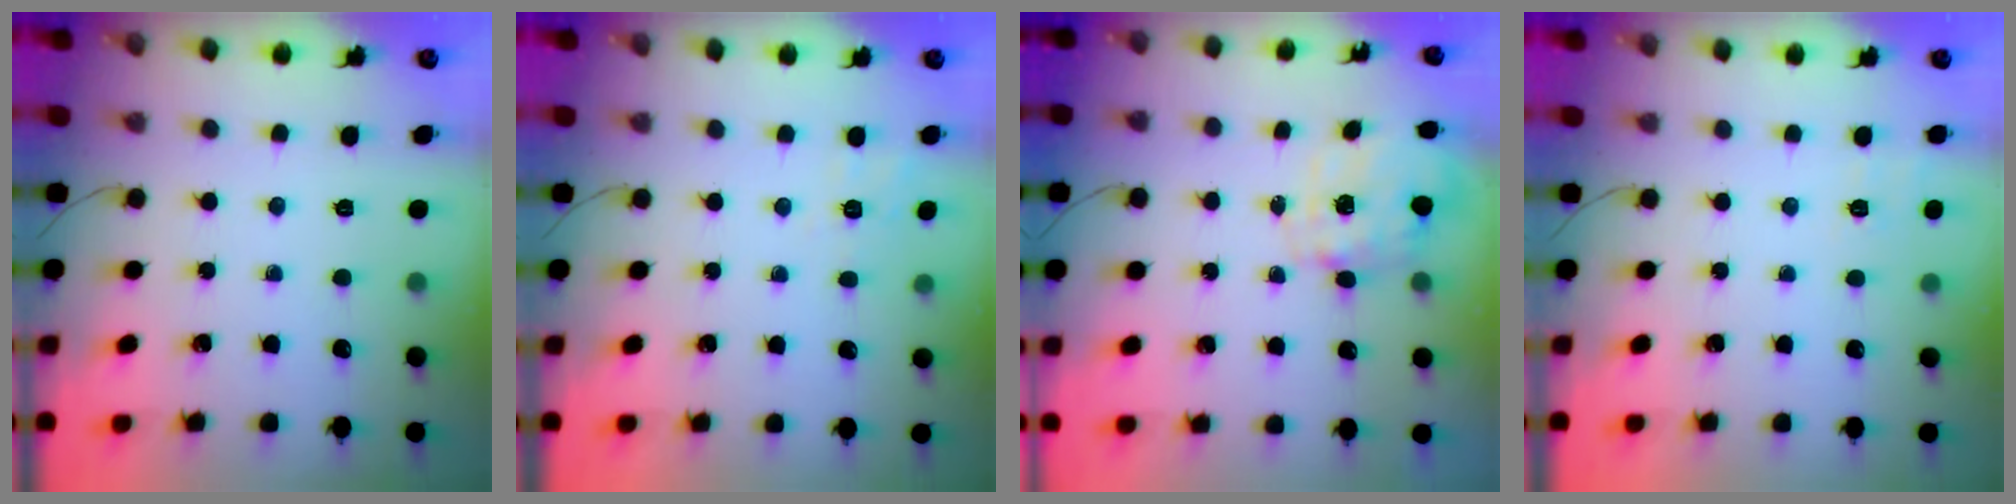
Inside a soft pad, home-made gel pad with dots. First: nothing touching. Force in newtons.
{"total": 2.2, "press": 0.7, "slide": 2.0}
{"total": 2.7, "press": 2.6, "slide": 0.8}
{"total": 7.2, "press": 6.9, "slide": 2.0}